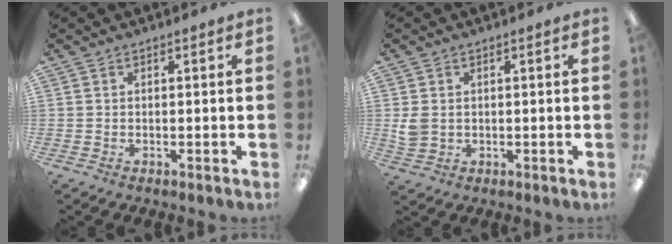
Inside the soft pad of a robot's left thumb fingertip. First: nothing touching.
{"total": 3.4, "force": [0.7, 2.8, 1.7], "torque": [-0.025, 0.002, 0.014]}